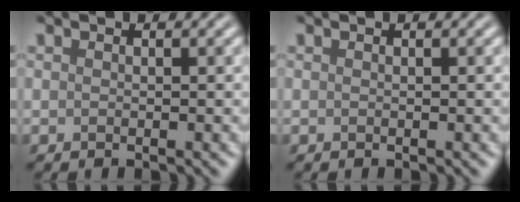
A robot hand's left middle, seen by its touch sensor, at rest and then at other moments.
{"total": 0.0}